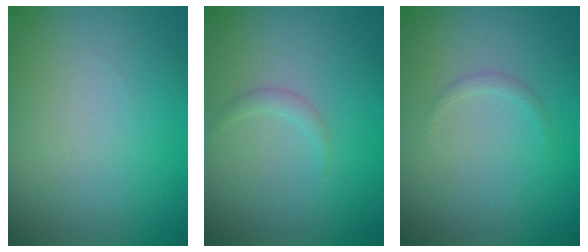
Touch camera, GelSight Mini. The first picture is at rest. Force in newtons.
{"total": 0.9, "press": 0.9, "slide": 0.0}
{"total": 0.6, "press": 0.6, "slide": 0.1}